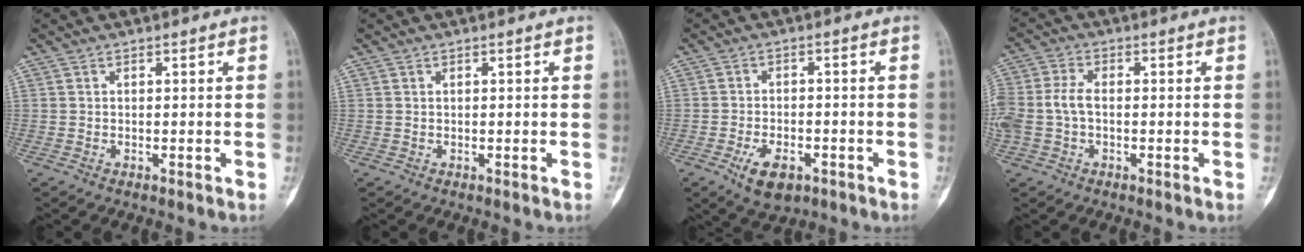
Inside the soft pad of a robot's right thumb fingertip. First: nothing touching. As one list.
[{"total": 0.0}, {"total": 7.9, "force": [-4.0, 4.4, 5.2], "torque": [-0.079, 0.016, -0.062]}, {"total": 7.4, "force": [-0.8, 4.6, 5.7], "torque": [-0.144, 0.018, -0.017]}]